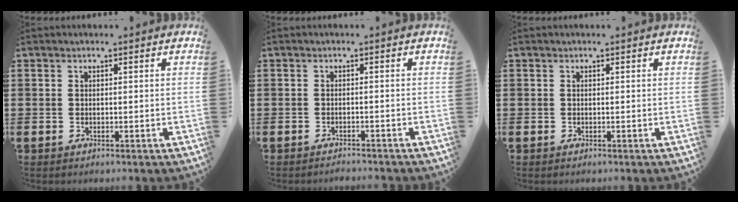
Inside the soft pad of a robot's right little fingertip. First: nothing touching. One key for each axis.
{"total": 0.9, "fx": -0.9, "fy": -0.1, "fz": 0.0, "tx": -0.002, "ty": 0.001, "tz": -0.020}
{"total": 0.0}